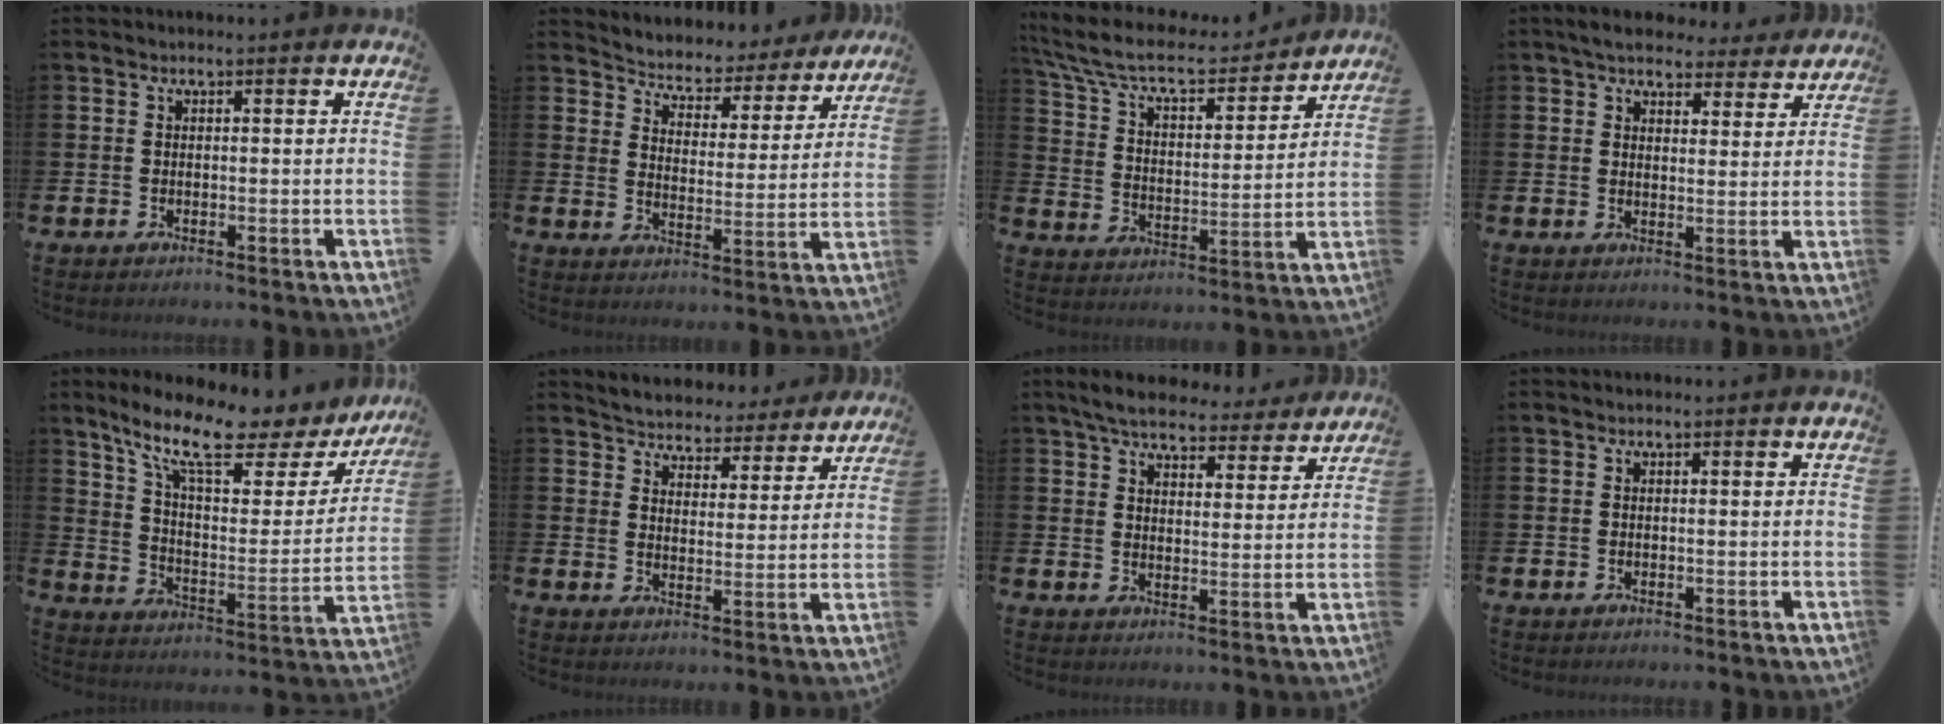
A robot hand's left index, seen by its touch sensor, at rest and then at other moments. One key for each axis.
{"total": 4.7, "fx": 4.5, "fy": 1.4, "fz": -0.2, "tx": -0.028, "ty": -0.042, "tz": 0.072}
{"total": 9.8, "fx": 8.5, "fy": 2.8, "fz": 3.8, "tx": -0.107, "ty": -0.057, "tz": 0.144}
{"total": 5.3, "fx": 4.9, "fy": 2.0, "fz": 1.0, "tx": -0.027, "ty": -0.024, "tz": 0.086}
{"total": 12.3, "fx": 9.7, "fy": 3.0, "fz": 6.9, "tx": -0.156, "ty": -0.053, "tz": 0.162}
{"total": 4.8, "fx": 4.7, "fy": 1.0, "fz": -0.4, "tx": -0.015, "ty": -0.041, "tz": 0.079}
{"total": 6.3, "fx": 5.8, "fy": 1.6, "fz": 1.6, "tx": -0.042, "ty": -0.034, "tz": 0.102}
{"total": 0.0}